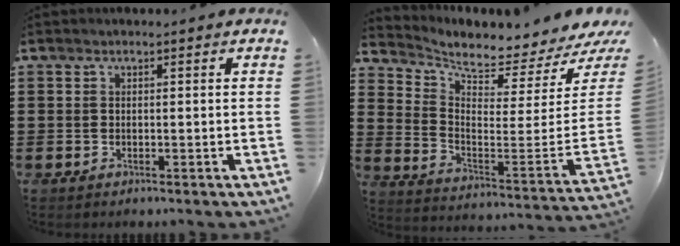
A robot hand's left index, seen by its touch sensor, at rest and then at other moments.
{"total": 4.2, "force": [3.7, 0.0, 1.8], "torque": [-0.054, -0.065, 0.057]}